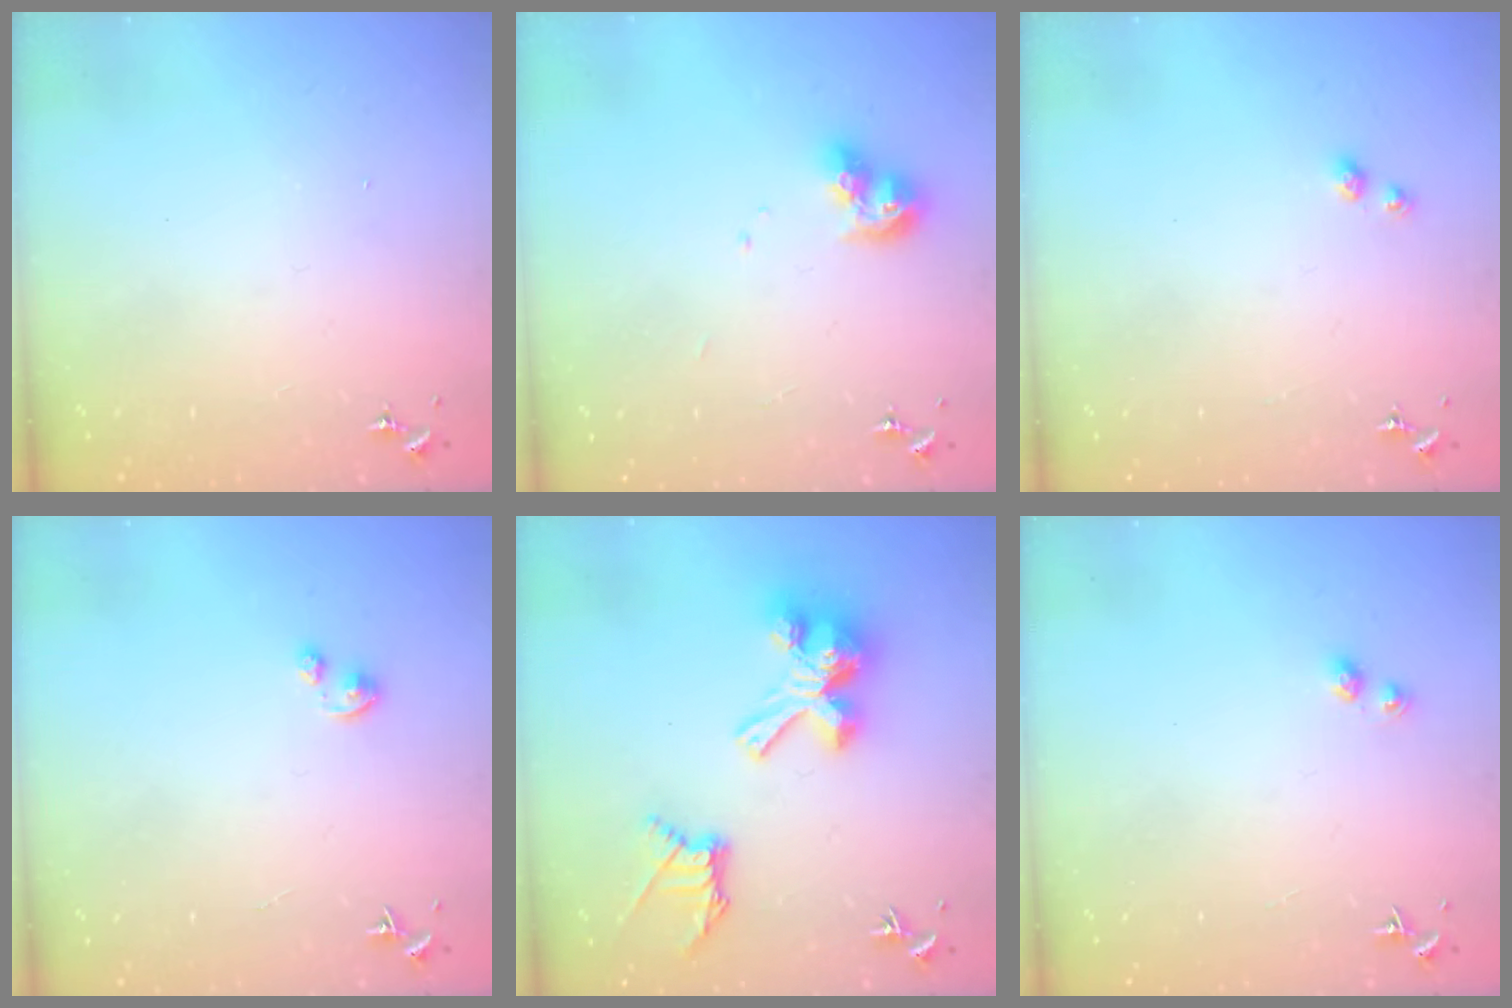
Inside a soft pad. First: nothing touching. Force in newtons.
{"total": 10.2, "press": 10.1, "slide": 0.9}
{"total": 2.6, "press": 2.6, "slide": 0.6}
{"total": 2.5, "press": 2.5, "slide": 0.3}
{"total": 18.2, "press": 18.2, "slide": 1.1}
{"total": 2.6, "press": 2.6, "slide": 0.5}